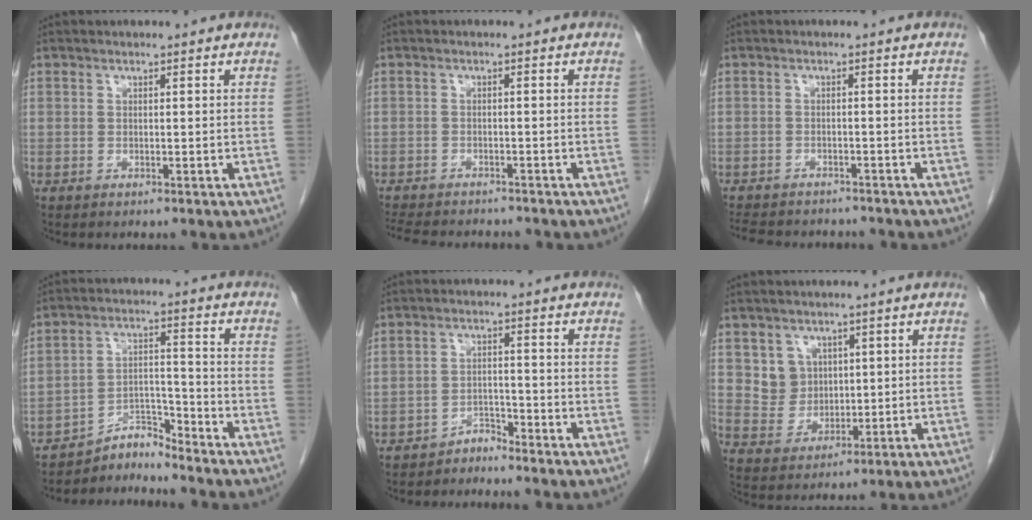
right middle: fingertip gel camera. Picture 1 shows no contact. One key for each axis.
{"total": 11.1, "fx": -10.0, "fy": 2.9, "fz": 4.0, "tx": -0.081, "ty": -0.007, "tz": -0.137}
{"total": 11.7, "fx": -10.3, "fy": 3.8, "fz": 3.8, "tx": -0.083, "ty": 0.001, "tz": -0.135}
{"total": 5.0, "fx": -4.9, "fy": -0.1, "fz": -0.9, "tx": 0.020, "ty": 0.017, "tz": -0.082}
{"total": 2.5, "fx": -2.5, "fy": 0.4, "fz": -0.3, "tx": 0.012, "ty": -0.006, "tz": -0.043}
{"total": 4.9, "fx": 2.0, "fy": 4.4, "fz": 0.7, "tx": -0.017, "ty": 0.009, "tz": 0.045}